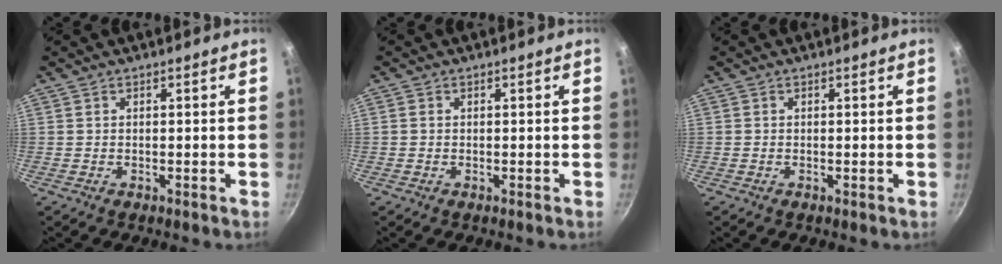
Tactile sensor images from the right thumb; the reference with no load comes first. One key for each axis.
{"total": 0.5, "fx": 0.0, "fy": 0.5, "fz": 0.2, "tx": -0.002, "ty": 0.002, "tz": -0.002}
{"total": 0.0}